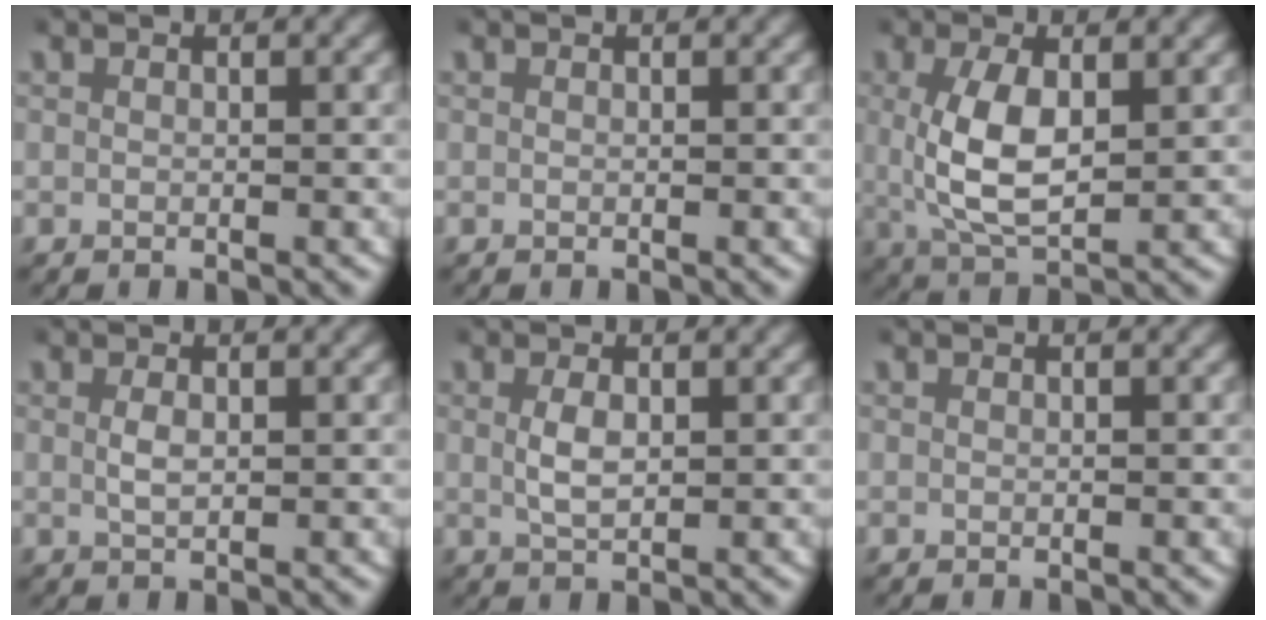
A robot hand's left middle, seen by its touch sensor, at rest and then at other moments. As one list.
[{"total": 0.0}, {"total": 5.7, "force": [0.6, 2.7, 5.0], "torque": [-0.103, -0.006, 0.020]}, {"total": 1.2, "force": [0.3, 0.5, 1.1], "torque": [-0.027, -0.006, 0.010]}, {"total": 2.0, "force": [0.4, 0.9, 1.8], "torque": [-0.042, -0.005, 0.015]}, {"total": 0.0}]